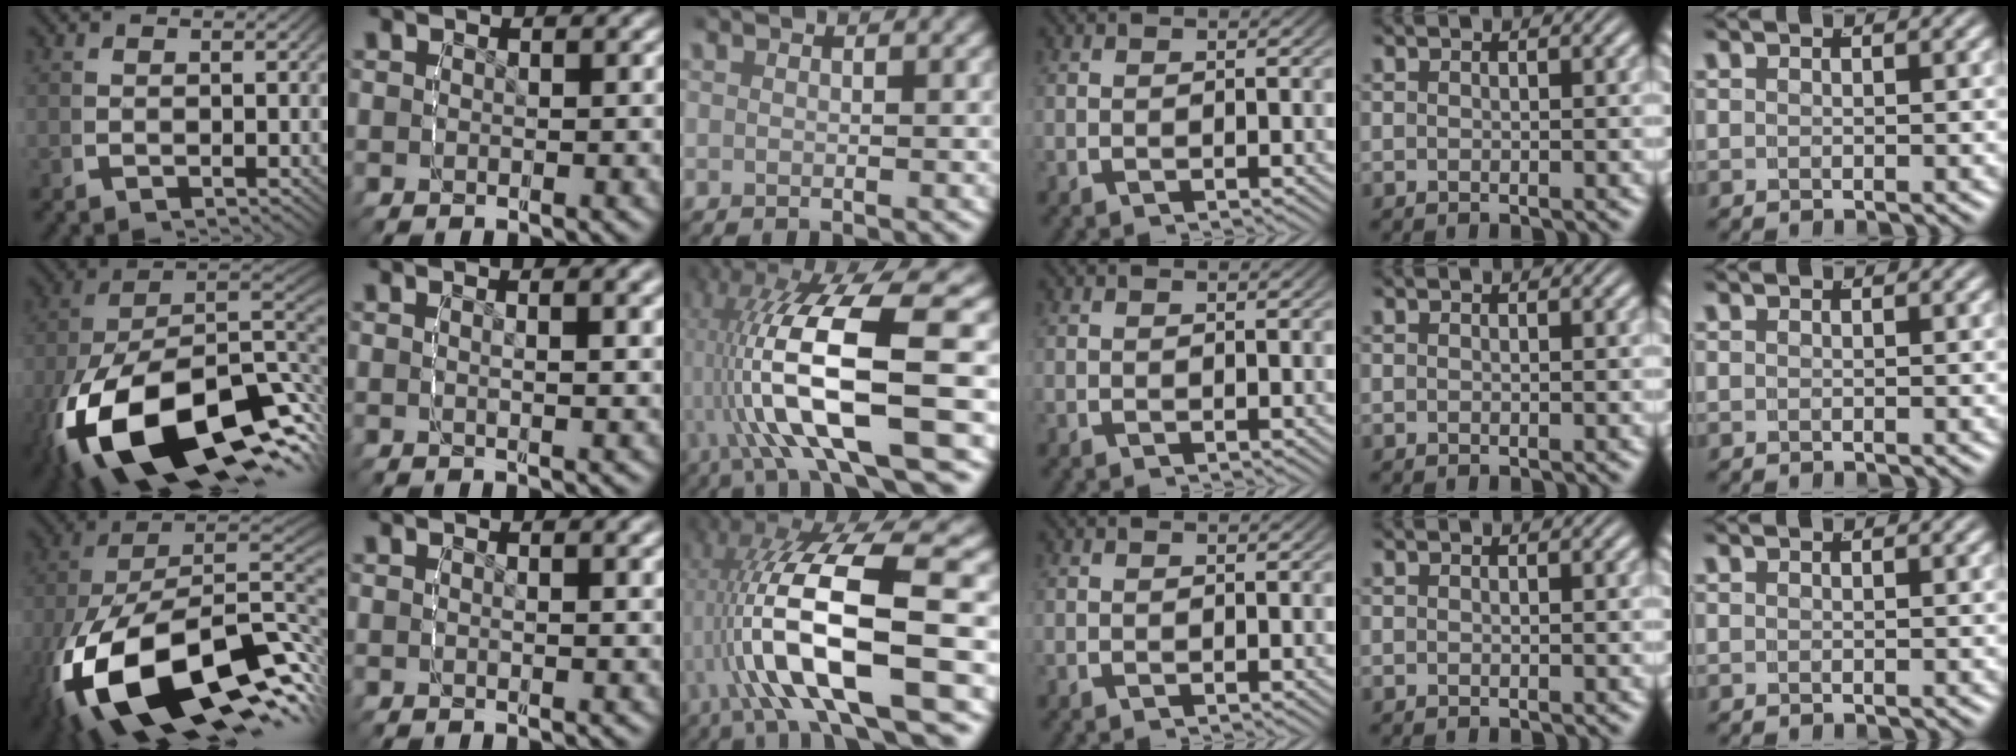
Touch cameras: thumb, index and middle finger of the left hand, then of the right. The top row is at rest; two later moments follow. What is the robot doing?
{"motion": "lift_and_place", "object": "tape"}